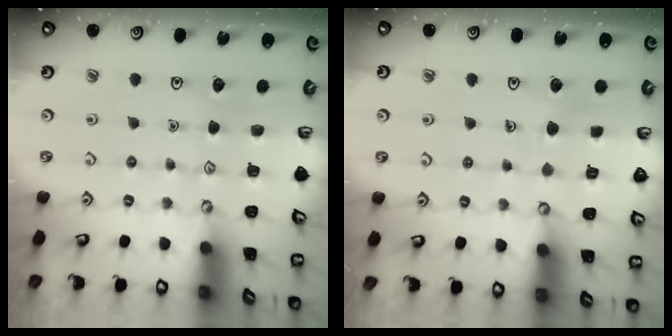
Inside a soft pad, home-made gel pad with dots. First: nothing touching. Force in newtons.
{"total": 3.8, "press": 3.8, "slide": 0.3}